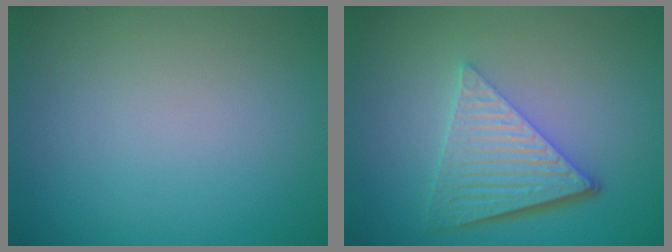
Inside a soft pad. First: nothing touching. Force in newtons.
{"total": 5.8, "press": 4.2, "slide": 4.0}